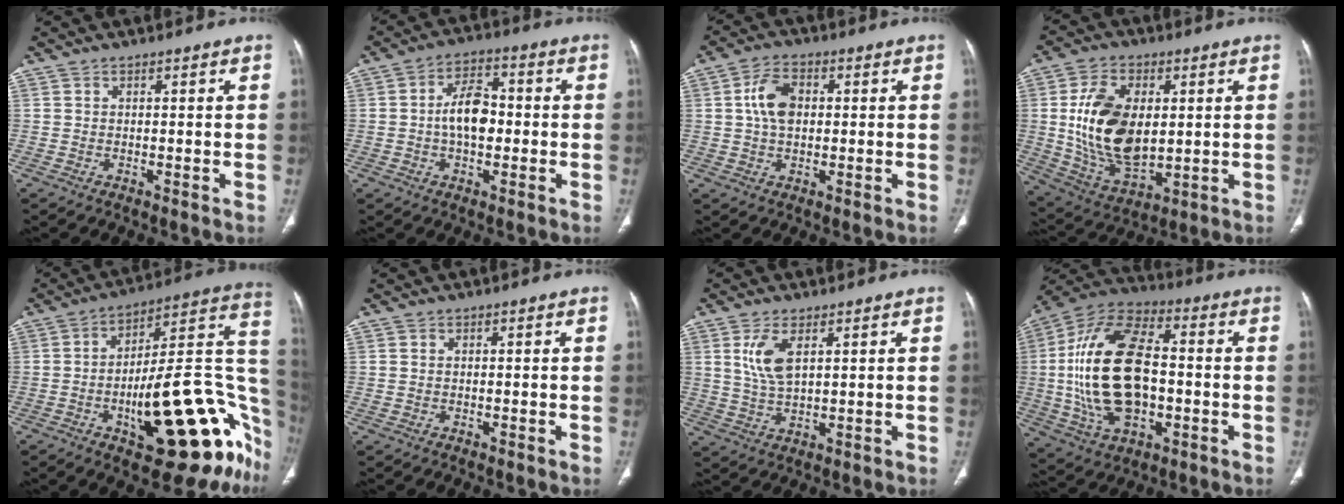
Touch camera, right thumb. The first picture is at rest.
{"total": 8.9, "force": [-0.4, 5.3, 7.1], "torque": [-0.106, 0.022, -0.016]}
{"total": 6.8, "force": [0.9, 4.4, 5.1], "torque": [-0.090, 0.009, 0.013]}
{"total": 17.3, "force": [1.8, 10.4, 13.7], "torque": [-0.230, -0.015, 0.045]}
{"total": 33.1, "force": [-9.4, 12.0, 29.4], "torque": [-0.304, 0.045, -0.123]}
{"total": 0.5, "force": [0.0, 0.4, 0.3], "torque": [-0.010, 0.003, 0.002]}
{"total": 6.3, "force": [2.4, 2.7, 5.2], "torque": [-0.112, -0.011, 0.056]}
{"total": 23.3, "force": [-1.1, 13.0, 19.2], "torque": [-0.369, 0.018, -0.014]}